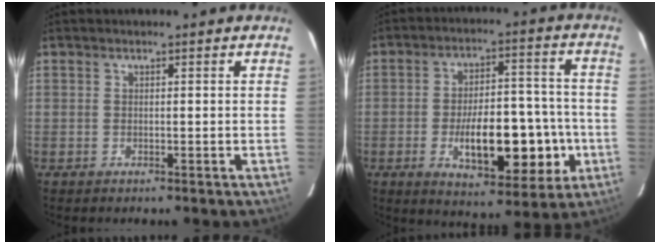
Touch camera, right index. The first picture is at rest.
{"total": 15.3, "force": [-4.0, 6.1, 13.5], "torque": [-0.201, 0.016, -0.052]}